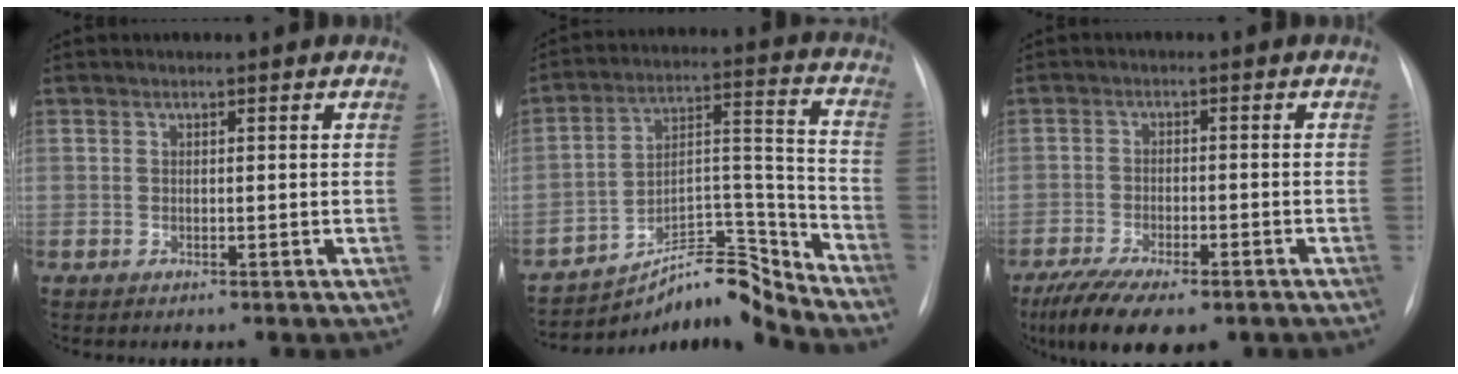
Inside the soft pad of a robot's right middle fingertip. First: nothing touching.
{"total": 10.7, "force": [-10.5, -0.1, 2.0], "torque": [-0.021, 0.068, -0.180]}
{"total": 12.2, "force": [-8.8, 4.1, 7.4], "torque": [-0.130, -0.016, -0.134]}